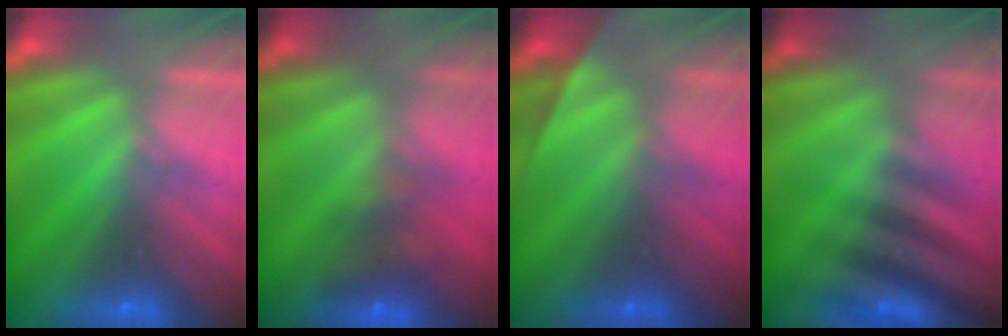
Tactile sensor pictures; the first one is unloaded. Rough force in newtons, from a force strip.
{"total": 4.7}
{"total": 2.1}
{"total": 2.8}